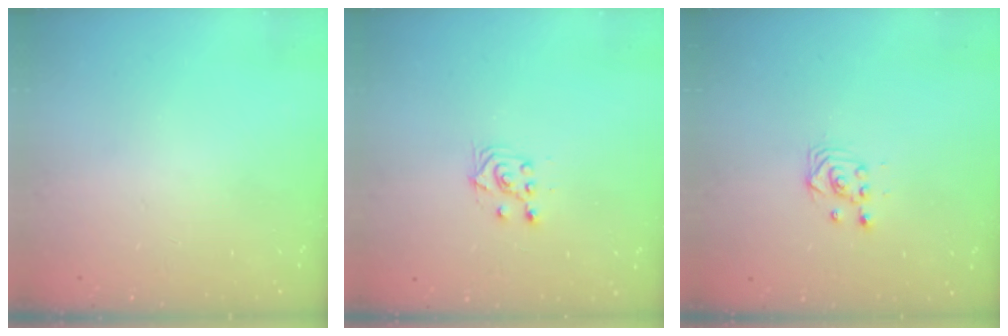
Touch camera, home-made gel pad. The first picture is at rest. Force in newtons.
{"total": 5.0, "press": 5.0, "slide": 0.8}
{"total": 3.4, "press": 3.3, "slide": 0.3}